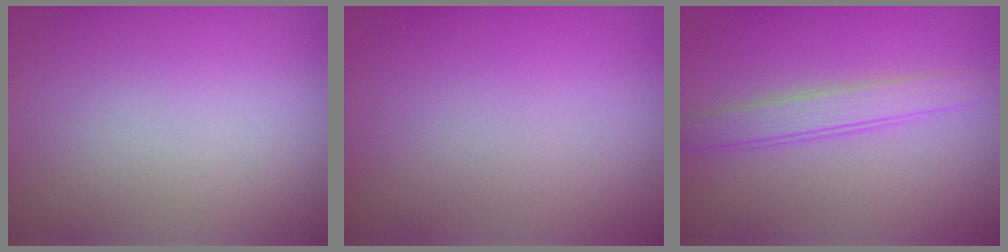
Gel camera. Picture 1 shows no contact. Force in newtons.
{"total": 0.0}
{"total": 2.5, "press": 2.5, "slide": 0.0}